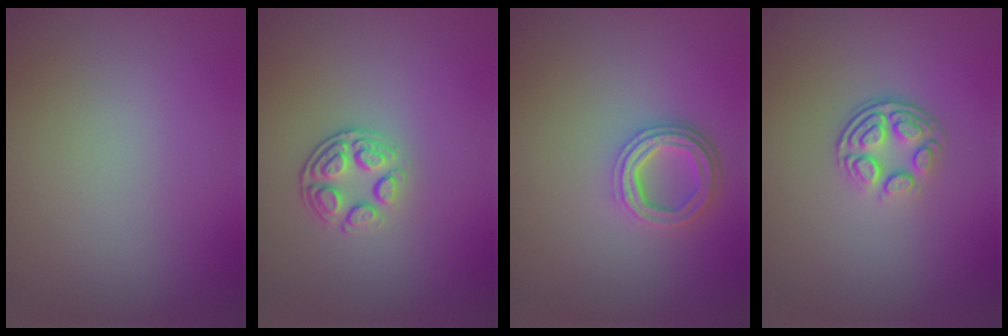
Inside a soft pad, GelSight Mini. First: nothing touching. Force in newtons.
{"total": 3.0, "press": 2.3, "slide": 1.9}
{"total": 4.0, "press": 3.1, "slide": 2.5}
{"total": 4.0, "press": 2.6, "slide": 3.0}